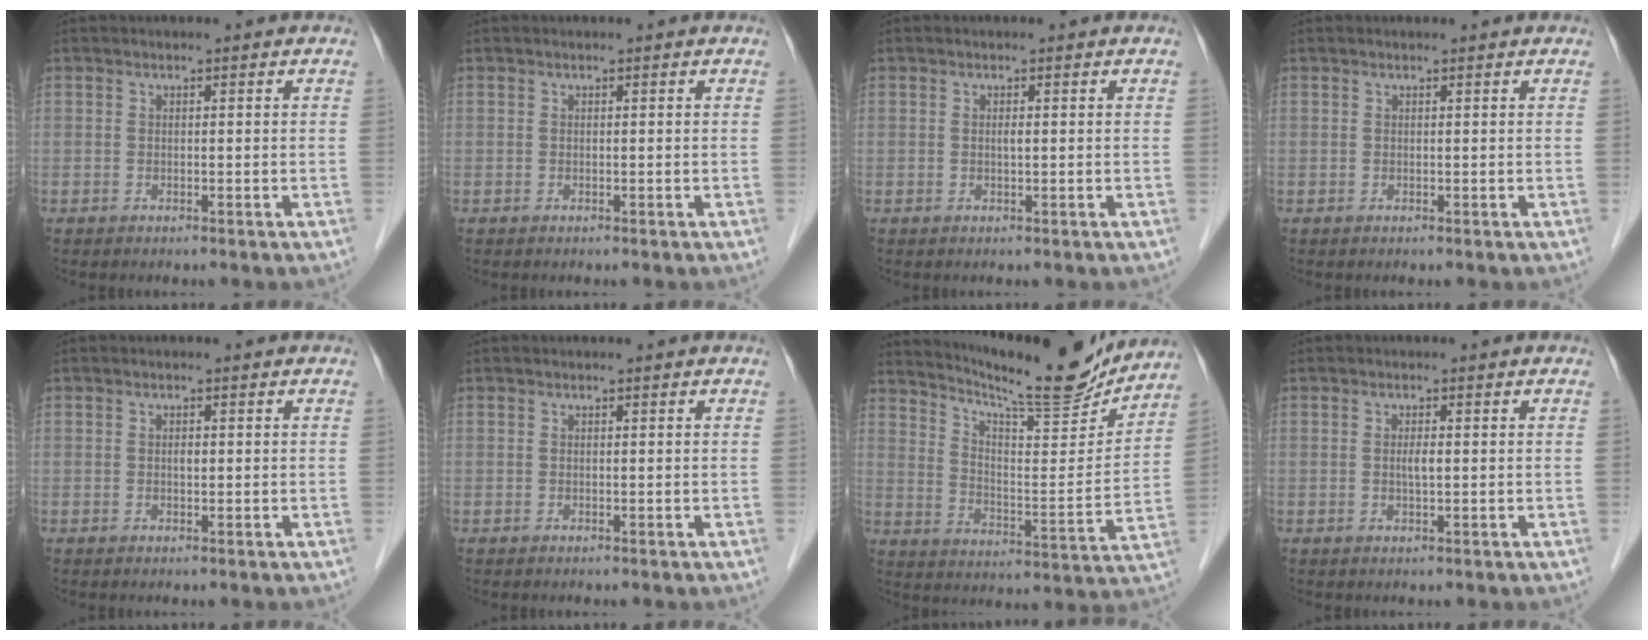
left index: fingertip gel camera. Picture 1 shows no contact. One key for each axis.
{"total": 0.0}
{"total": 0.6, "fx": 0.1, "fy": 0.0, "fz": 0.6, "tx": -0.012, "ty": -0.001, "tz": 0.001}
{"total": 0.6, "fx": 0.6, "fy": 0.0, "fz": 0.1, "tx": -0.006, "ty": 0.005, "tz": 0.008}
{"total": 0.8, "fx": 0.1, "fy": 0.4, "fz": 0.7, "tx": -0.013, "ty": 0.001, "tz": 0.000}
{"total": 0.0}
{"total": 18.3, "fx": 17.1, "fy": 0.9, "fz": 6.5, "tx": -0.115, "ty": -0.041, "tz": 0.250}
{"total": 1.4, "fx": 0.1, "fy": 0.2, "fz": 1.4, "tx": -0.028, "ty": 0.000, "tz": 0.001}